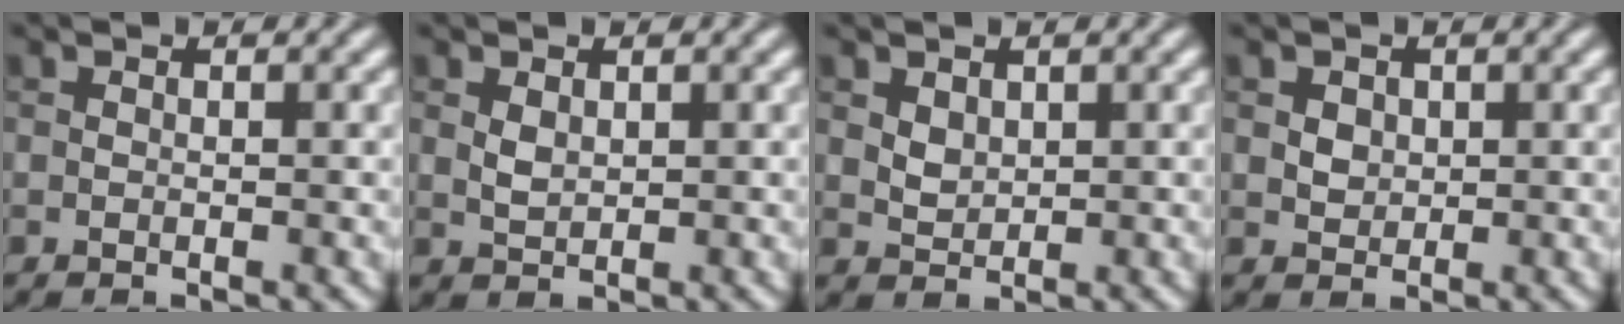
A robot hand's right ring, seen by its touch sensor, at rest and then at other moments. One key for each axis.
{"total": 1.1, "fx": 0.5, "fy": 0.7, "fz": 0.8, "tx": -0.019, "ty": -0.001, "tz": 0.014}
{"total": 1.4, "fx": 0.7, "fy": 1.0, "fz": 0.7, "tx": -0.014, "ty": -0.001, "tz": 0.016}
{"total": 1.5, "fx": 0.5, "fy": 1.2, "fz": 0.7, "tx": -0.013, "ty": 0.002, "tz": 0.008}